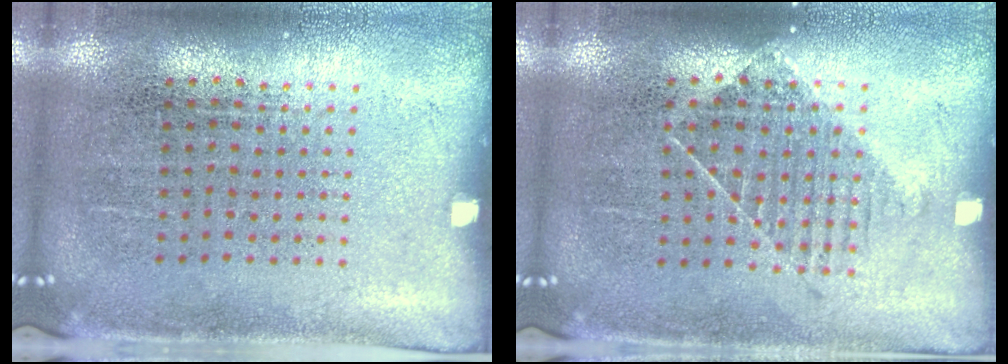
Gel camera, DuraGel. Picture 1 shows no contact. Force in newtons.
{"total": 1.1, "press": 0.9, "slide": 0.7}